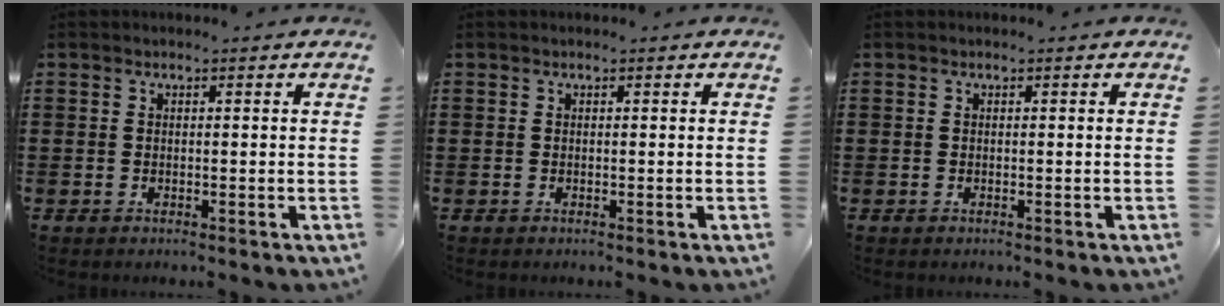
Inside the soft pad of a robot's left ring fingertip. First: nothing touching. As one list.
[{"total": 0.0}, {"total": 0.0}]